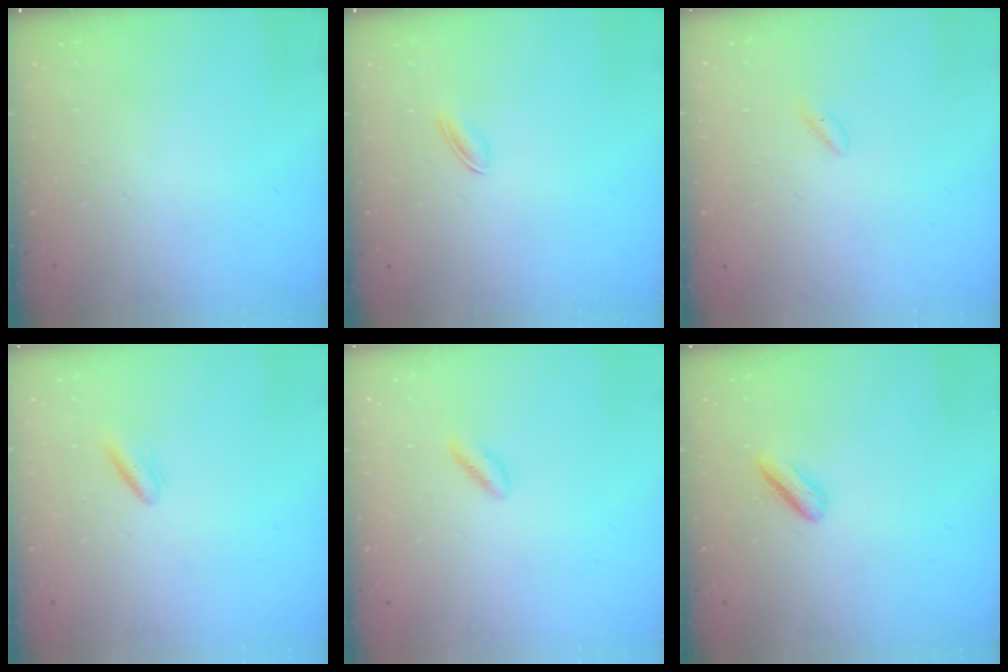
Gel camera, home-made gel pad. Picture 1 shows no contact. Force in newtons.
{"total": 2.7, "press": 2.6, "slide": 0.7}
{"total": 1.2, "press": 0.9, "slide": 0.8}
{"total": 2.9, "press": 2.8, "slide": 1.0}
{"total": 1.5, "press": 1.1, "slide": 1.0}
{"total": 3.8, "press": 3.8, "slide": 0.4}